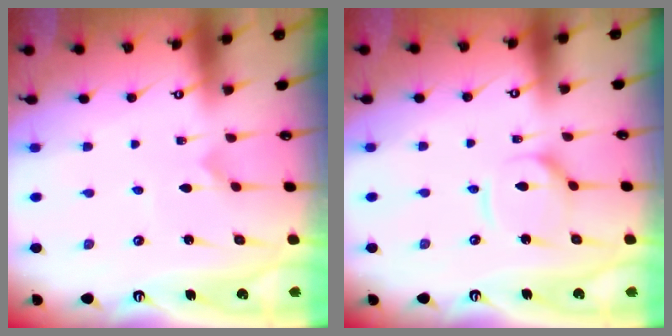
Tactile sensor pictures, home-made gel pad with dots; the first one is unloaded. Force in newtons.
{"total": 5.6, "press": 5.6, "slide": 0.4}